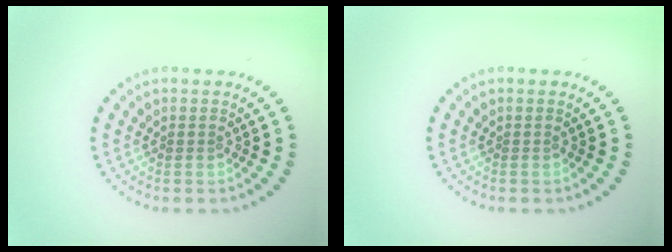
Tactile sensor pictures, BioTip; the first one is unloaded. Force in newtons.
{"total": 0.0}